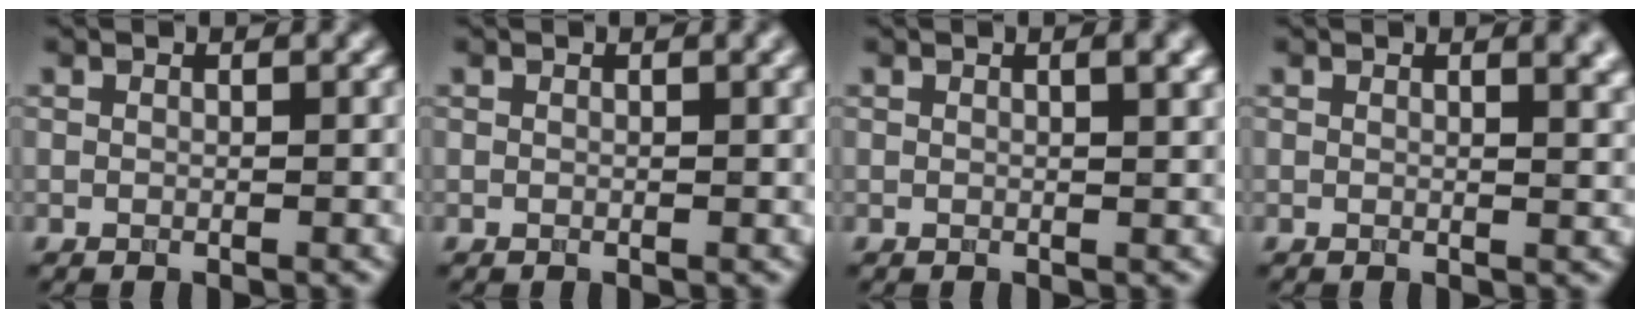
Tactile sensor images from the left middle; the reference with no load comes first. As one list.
[{"total": 1.0, "force": [0.4, 0.2, 0.9], "torque": [-0.009, 0.006, 0.005]}, {"total": 2.5, "force": [1.0, 0.8, 2.2], "torque": [-0.019, 0.004, 0.010]}, {"total": 3.3, "force": [1.6, 1.4, 2.5], "torque": [-0.011, 0.003, 0.020]}]